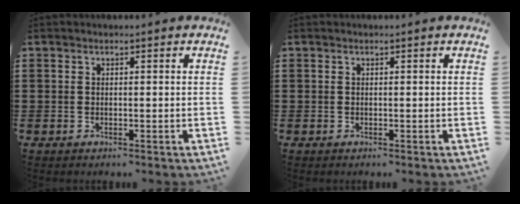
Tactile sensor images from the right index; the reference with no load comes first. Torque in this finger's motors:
{"motor_torque": [0.34, 0.34, 0.00, 0.00]}